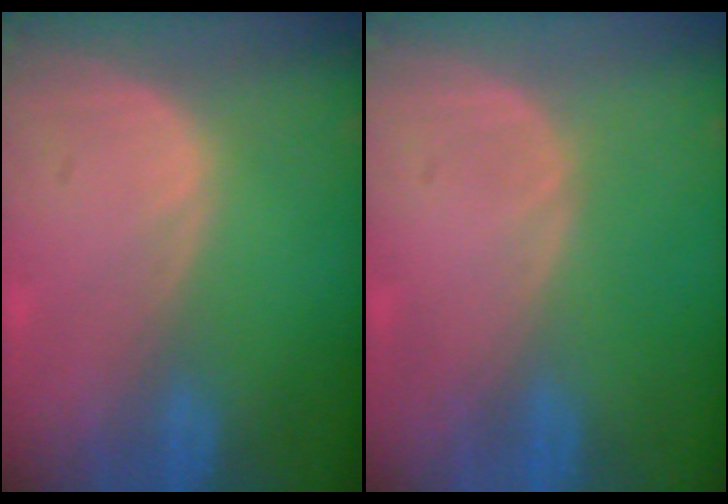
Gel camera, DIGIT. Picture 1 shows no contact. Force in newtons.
{"total": 0.0}